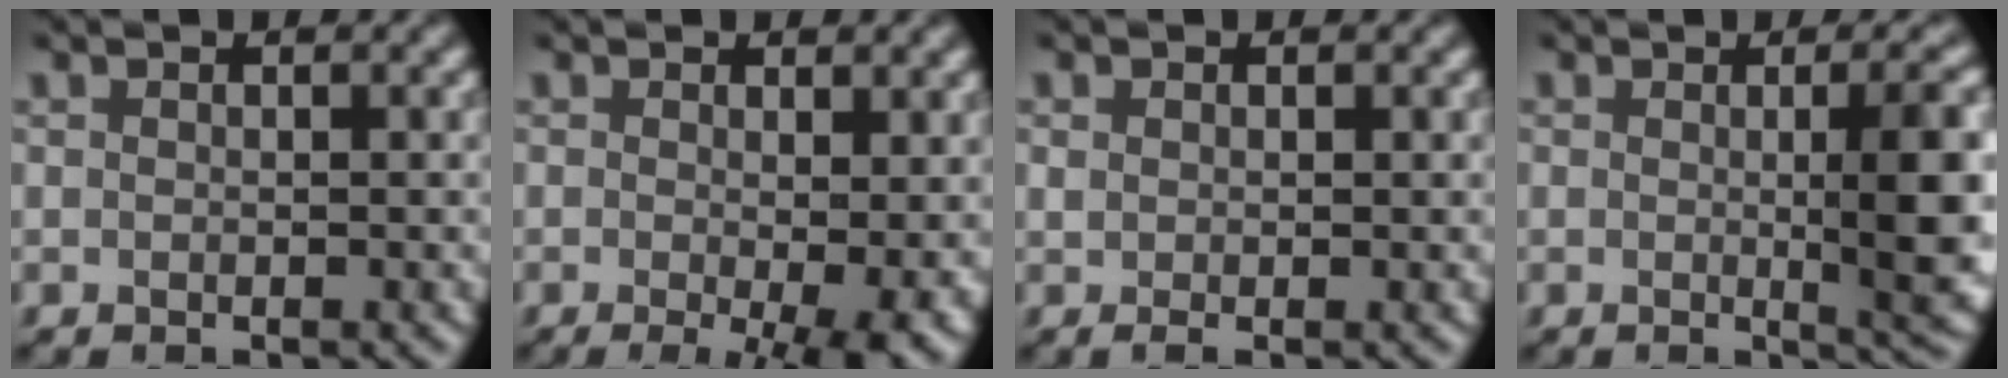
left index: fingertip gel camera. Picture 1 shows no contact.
{"total": 4.9, "force": [-0.7, 1.0, 4.7], "torque": [-0.069, -0.017, -0.007]}
{"total": 0.7, "force": [0.0, 0.3, 0.7], "torque": [-0.014, -0.002, 0.000]}
{"total": 6.0, "force": [0.2, 1.3, 5.9], "torque": [-0.073, -0.001, 0.001]}